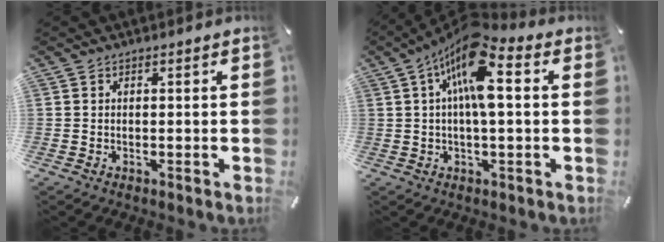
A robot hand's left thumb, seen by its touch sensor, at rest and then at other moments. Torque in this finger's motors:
{"motor_torque": [1.40, 3.26, 2.33, -0.44, 0.62]}